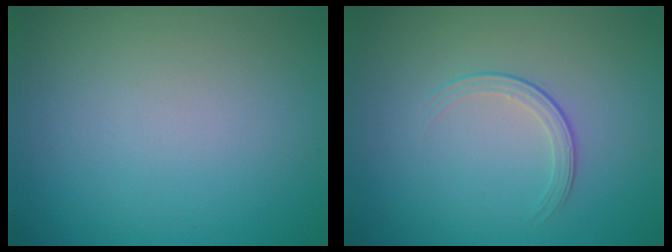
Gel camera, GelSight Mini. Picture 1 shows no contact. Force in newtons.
{"total": 1.7, "press": 0.9, "slide": 1.4}